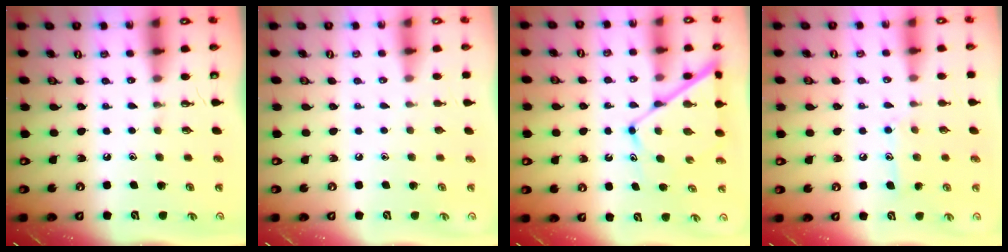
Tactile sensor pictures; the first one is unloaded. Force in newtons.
{"total": 0.0}
{"total": 10.9, "press": 10.8, "slide": 1.0}
{"total": 8.8, "press": 8.7, "slide": 0.7}